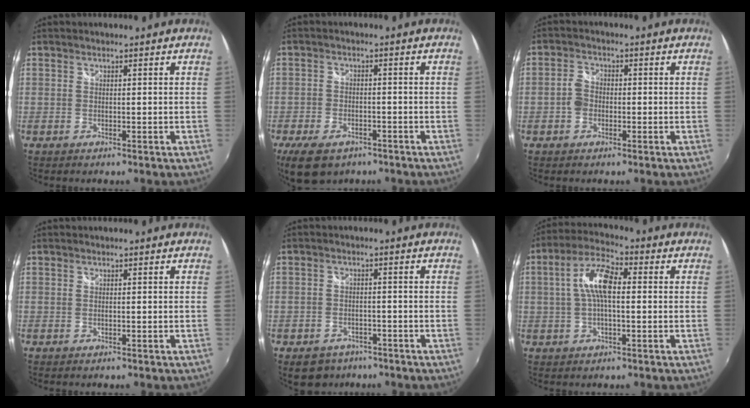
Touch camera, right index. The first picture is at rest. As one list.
[{"total": 9.6, "force": [-6.3, 5.2, 5.1], "torque": [-0.126, -0.018, -0.106]}, {"total": 3.1, "force": [-1.1, 2.5, 1.5], "torque": [-0.029, 0.008, -0.024]}, {"total": 0.0}, {"total": 6.5, "force": [-4.5, 4.3, 1.9], "torque": [-0.055, 0.004, -0.064]}, {"total": 8.5, "force": [0.6, 3.1, 7.9], "torque": [-0.159, 0.020, 0.008]}]